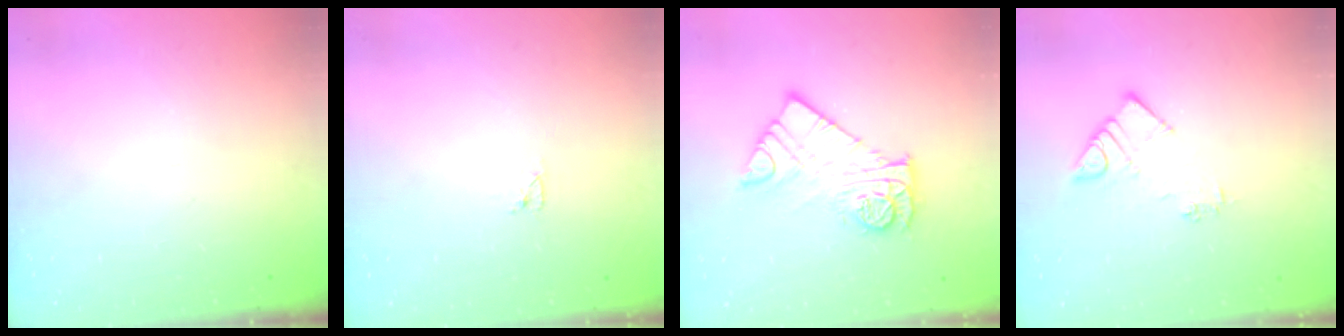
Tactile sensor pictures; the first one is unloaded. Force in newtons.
{"total": 2.6, "press": 2.6, "slide": 0.3}
{"total": 11.4, "press": 11.4, "slide": 1.0}
{"total": 7.7, "press": 7.7, "slide": 0.2}